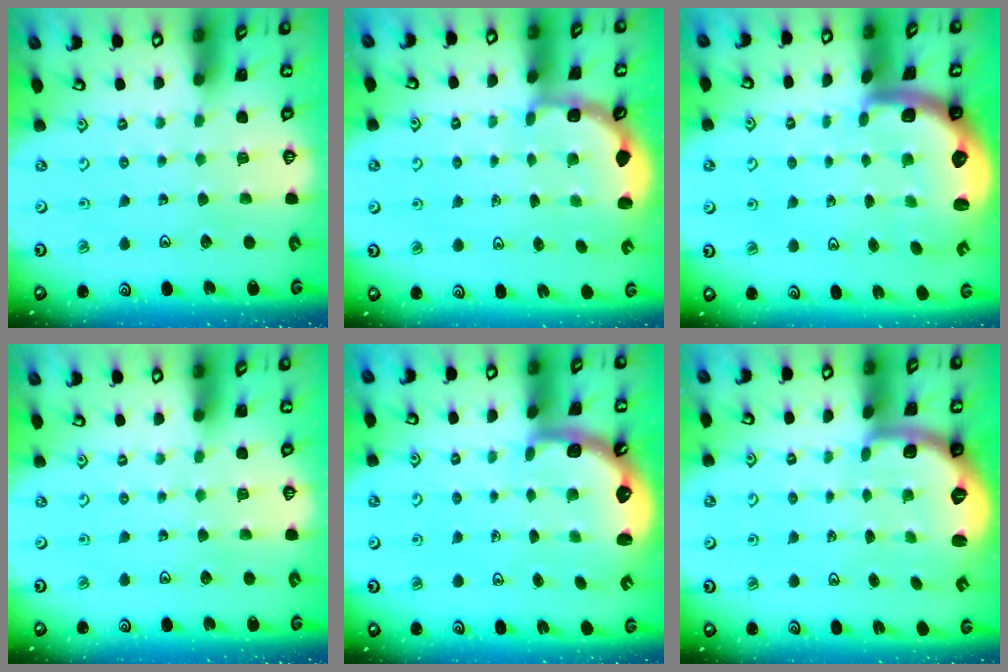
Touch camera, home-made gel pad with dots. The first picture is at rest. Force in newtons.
{"total": 2.7, "press": 2.4, "slide": 1.4}
{"total": 2.9, "press": 2.6, "slide": 1.4}
{"total": 0.0}
{"total": 3.0, "press": 2.4, "slide": 1.8}
{"total": 2.0, "press": 1.6, "slide": 1.2}